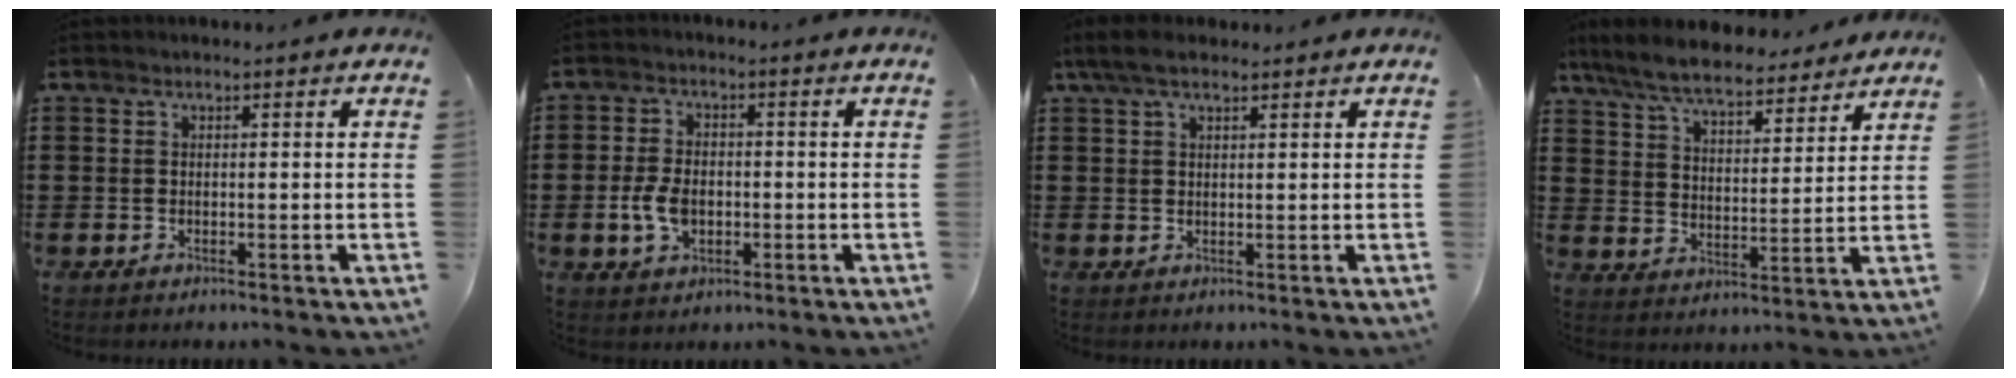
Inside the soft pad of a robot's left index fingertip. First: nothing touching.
{"total": 5.3, "force": [-0.9, 3.4, 4.0], "torque": [-0.101, -0.002, -0.022]}
{"total": 3.7, "force": [2.3, 1.6, 2.5], "torque": [-0.053, 0.009, 0.043]}
{"total": 7.8, "force": [7.2, 0.9, 2.8], "torque": [-0.084, -0.035, 0.129]}